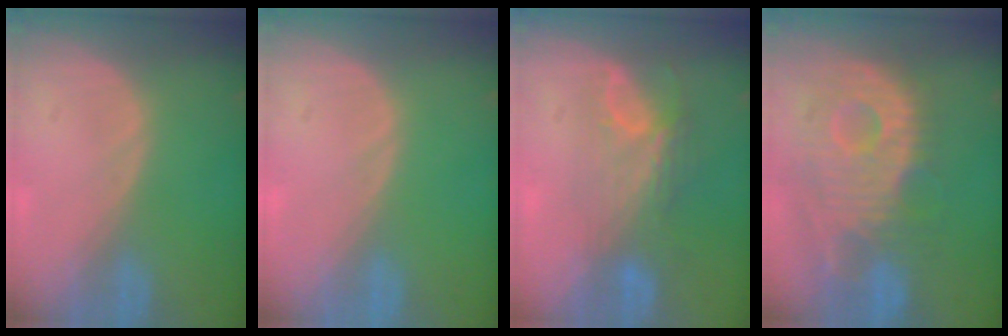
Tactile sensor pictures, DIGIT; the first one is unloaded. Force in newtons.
{"total": 0.0}
{"total": 7.9, "press": 6.8, "slide": 3.9}
{"total": 12.2, "press": 10.8, "slide": 5.6}